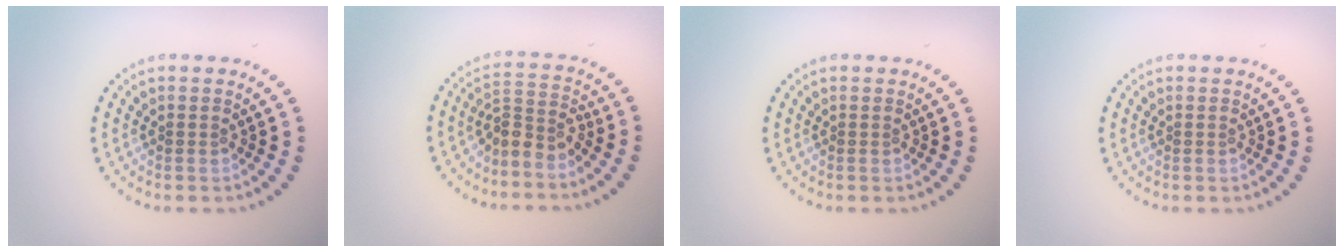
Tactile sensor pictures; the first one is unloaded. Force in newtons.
{"total": 2.6, "press": 1.8, "slide": 1.9}
{"total": 0.0}
{"total": 0.0}